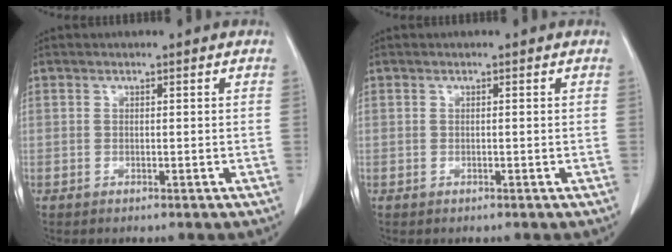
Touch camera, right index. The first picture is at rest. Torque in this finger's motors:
{"motor_torque": [0.16, 0.06, 0.06, 0.05]}